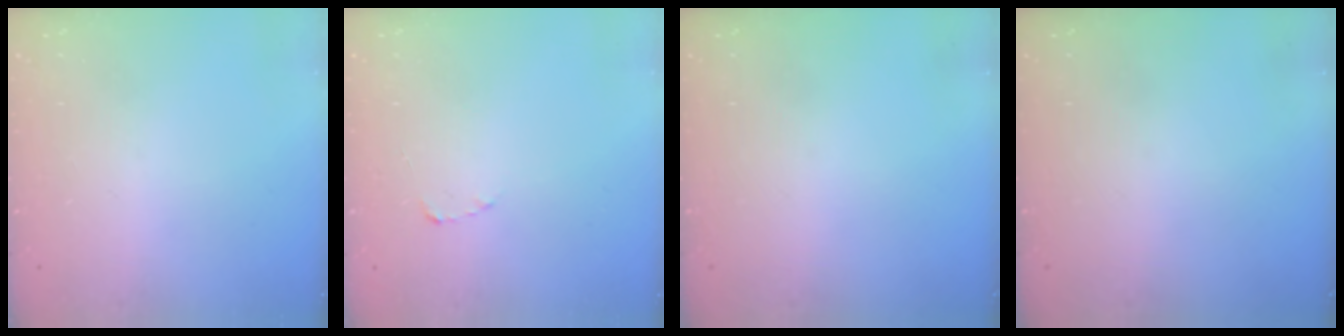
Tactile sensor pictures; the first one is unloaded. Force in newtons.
{"total": 1.8, "press": 1.7, "slide": 0.3}
{"total": 0.0}
{"total": 0.0}